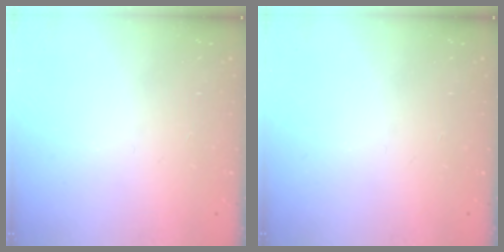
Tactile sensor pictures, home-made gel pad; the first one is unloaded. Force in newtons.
{"total": 0.0}